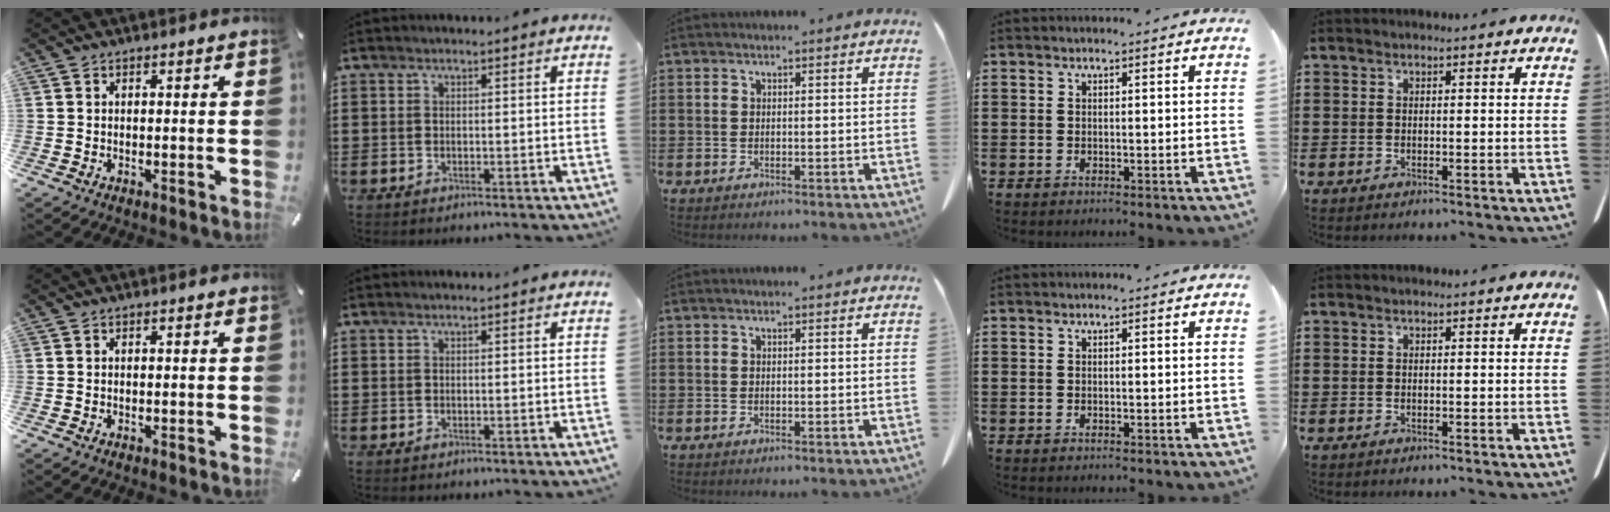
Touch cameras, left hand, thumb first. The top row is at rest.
{}